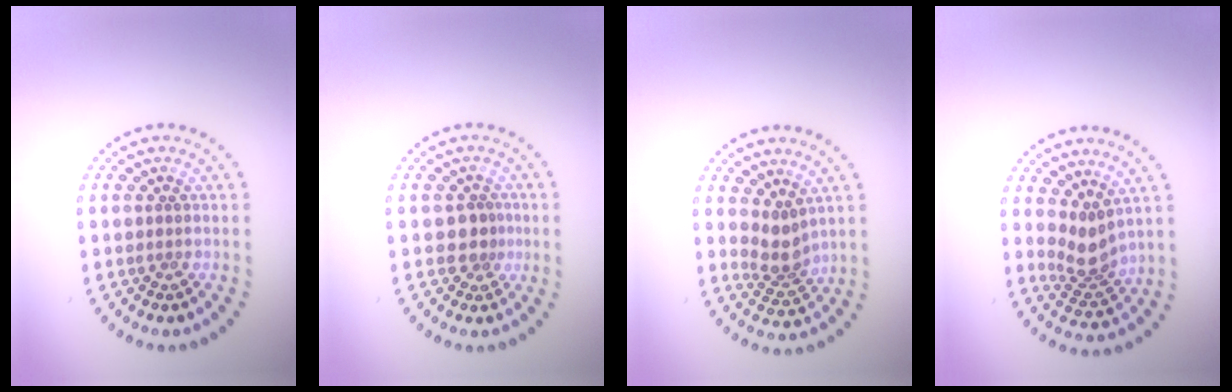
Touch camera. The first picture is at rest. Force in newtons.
{"total": 2.1, "press": 1.7, "slide": 1.2}
{"total": 2.6, "press": 2.0, "slide": 1.7}
{"total": 2.9, "press": 2.1, "slide": 1.9}